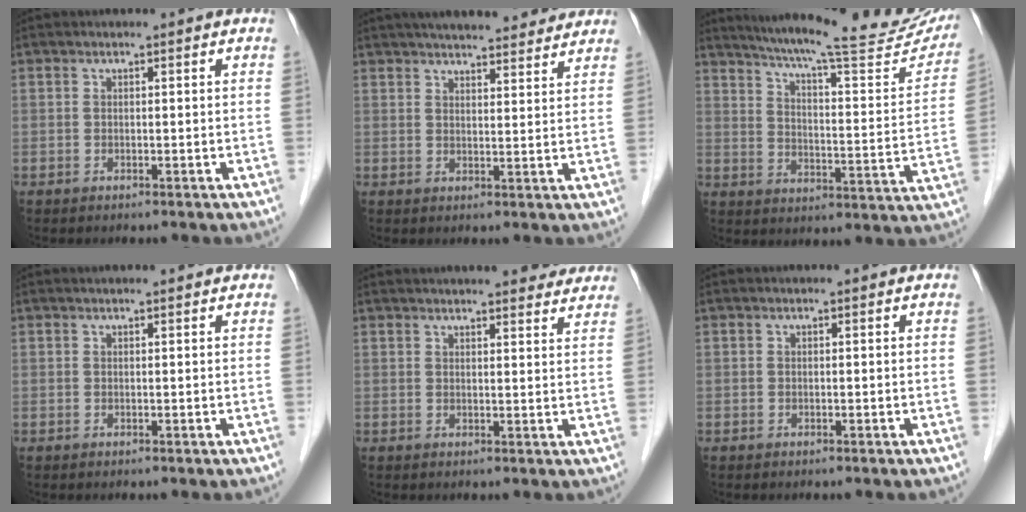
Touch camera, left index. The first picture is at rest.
{"total": 15.0, "force": [13.3, 2.7, 6.4], "torque": [-0.088, 0.028, 0.177]}
{"total": 25.7, "force": [22.3, 2.6, 12.4], "torque": [-0.186, -0.045, 0.284]}
{"total": 1.8, "force": [1.6, 0.1, 0.6], "torque": [-0.009, 0.016, 0.022]}
{"total": 13.5, "force": [12.2, 2.4, 5.3], "torque": [-0.058, 0.018, 0.144]}
{"total": 0.0}